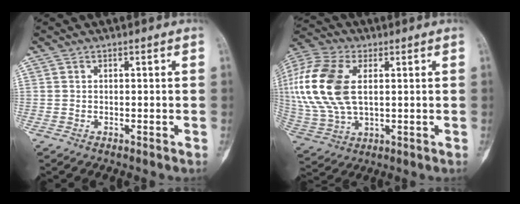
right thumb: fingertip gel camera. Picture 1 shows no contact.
{"total": 19.4, "force": [3.4, 11.1, 15.5], "torque": [-0.356, -0.002, 0.061]}